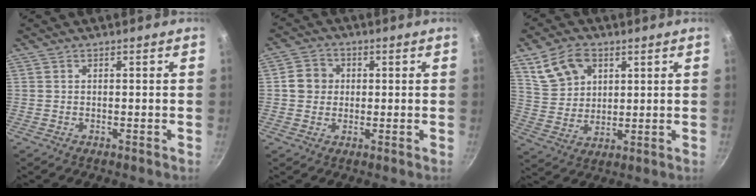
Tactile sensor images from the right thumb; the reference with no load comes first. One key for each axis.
{"total": 4.9, "fx": 0.5, "fy": 4.6, "fz": 1.7, "tx": -0.003, "ty": 0.006, "tz": -0.003}
{"total": 10.0, "fx": 4.7, "fy": 7.0, "fz": 5.4, "tx": -0.085, "ty": -0.014, "tz": 0.096}